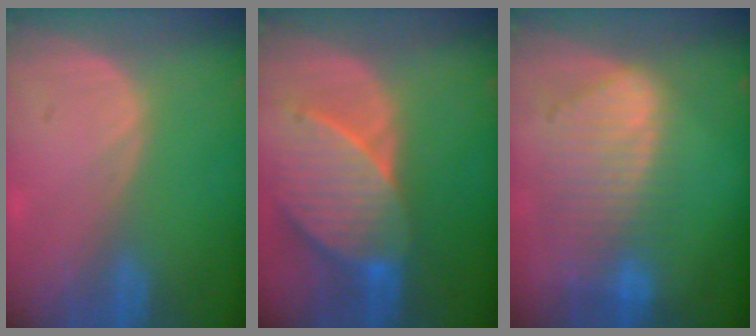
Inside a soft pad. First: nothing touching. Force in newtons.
{"total": 9.2, "press": 8.6, "slide": 3.4}
{"total": 9.2, "press": 8.1, "slide": 4.4}